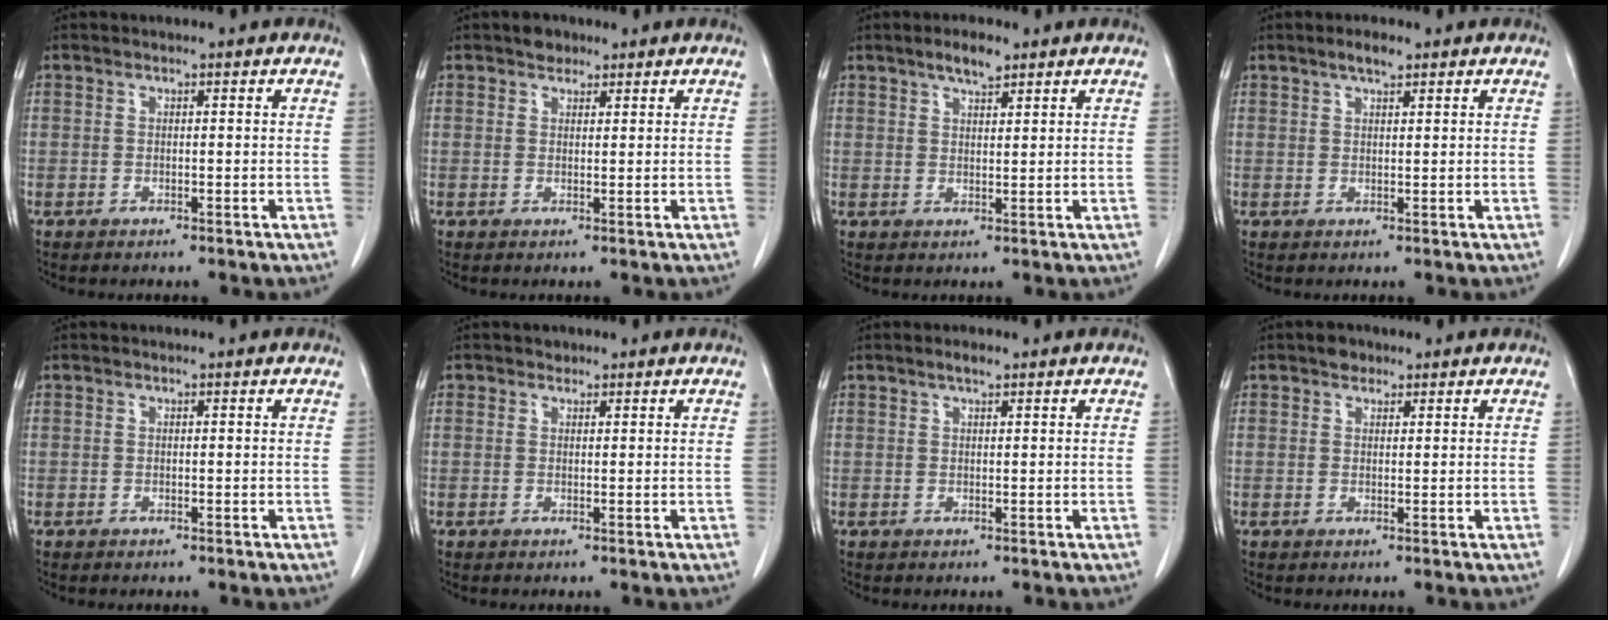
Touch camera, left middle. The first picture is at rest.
{"total": 2.1, "force": [1.5, 1.2, 0.6], "torque": [-0.010, 0.005, 0.023]}
{"total": 3.5, "force": [2.6, 0.9, 2.2], "torque": [-0.041, 0.003, 0.044]}
{"total": 2.3, "force": [1.7, 0.5, 1.5], "torque": [-0.030, 0.003, 0.029]}
{"total": 0.0}
{"total": 0.9, "force": [0.6, 0.6, 0.0], "torque": [0.002, -0.002, 0.008]}
{"total": 1.4, "force": [1.0, 0.3, 0.9], "torque": [-0.020, 0.003, 0.020]}
{"total": 1.7, "force": [1.2, 1.1, 0.5], "torque": [-0.009, 0.004, 0.018]}